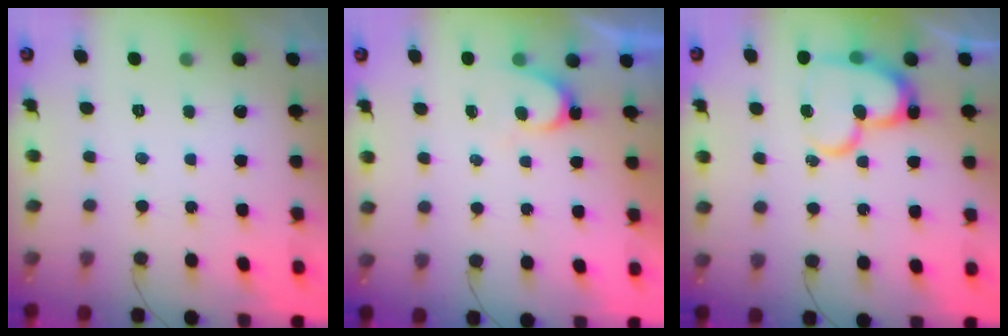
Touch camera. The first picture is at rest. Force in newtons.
{"total": 6.1, "press": 6.1, "slide": 0.3}
{"total": 18.2, "press": 18.2, "slide": 1.5}